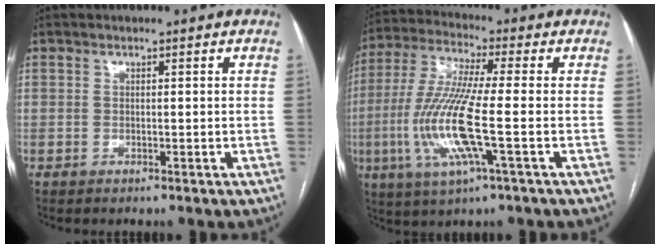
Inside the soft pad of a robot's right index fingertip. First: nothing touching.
{"total": 13.1, "force": [-3.1, 0.5, 12.7], "torque": [-0.275, -0.013, -0.067]}